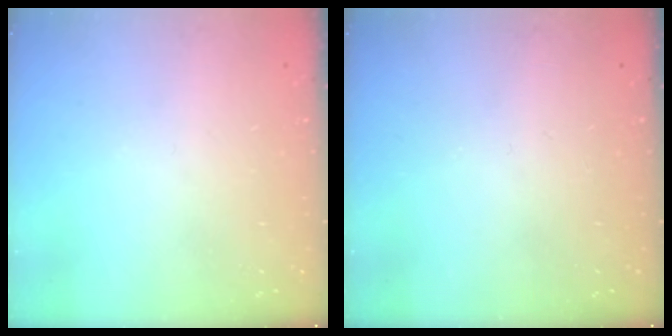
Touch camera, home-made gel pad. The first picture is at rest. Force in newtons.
{"total": 0.0}